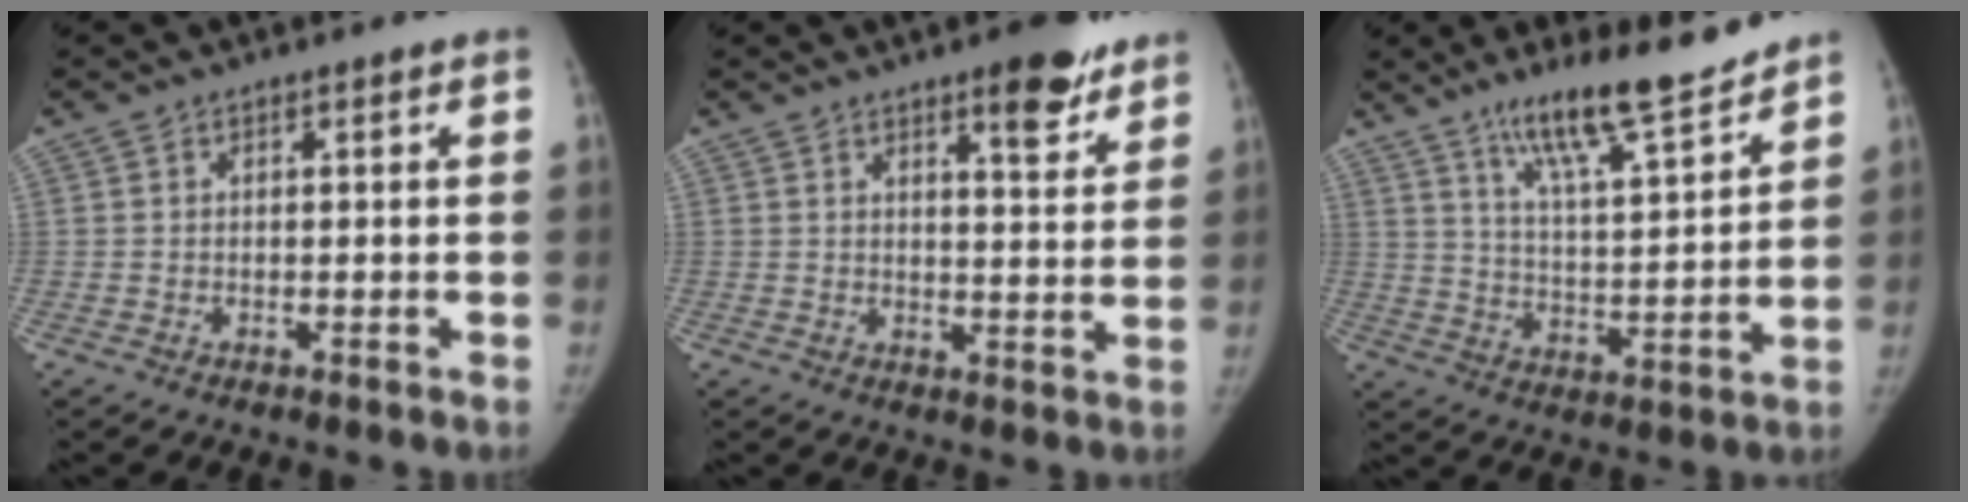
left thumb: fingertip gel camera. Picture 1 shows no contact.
{"total": 8.1, "force": [5.5, 2.5, 5.4], "torque": [-0.052, -0.033, 0.074]}
{"total": 14.0, "force": [11.0, 2.1, 8.4], "torque": [-0.124, -0.070, 0.189]}